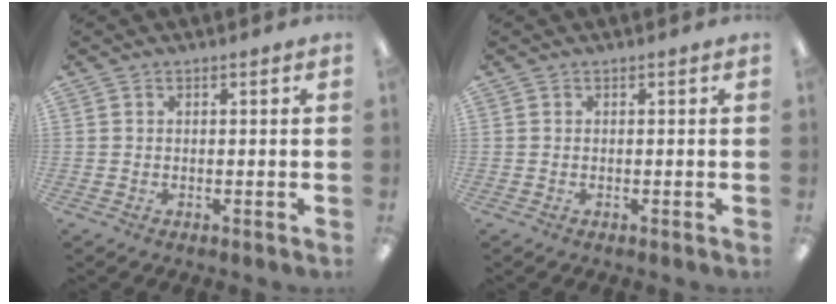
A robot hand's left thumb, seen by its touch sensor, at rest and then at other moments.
{"total": 0.0}